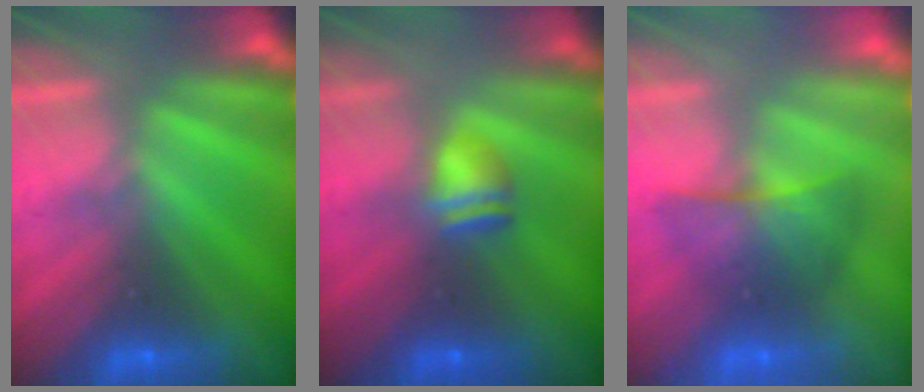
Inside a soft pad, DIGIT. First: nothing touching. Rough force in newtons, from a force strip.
{"total": 2.4}
{"total": 2.1}